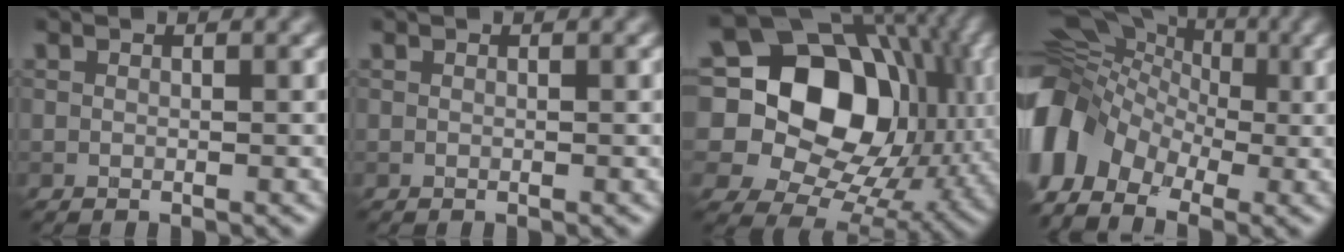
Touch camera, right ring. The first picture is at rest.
{"total": 0.0}
{"total": 21.1, "force": [4.7, 16.1, 12.8], "torque": [-0.243, 0.045, 0.080]}
{"total": 10.2, "force": [-2.3, 7.4, 6.6], "torque": [-0.127, 0.008, -0.057]}